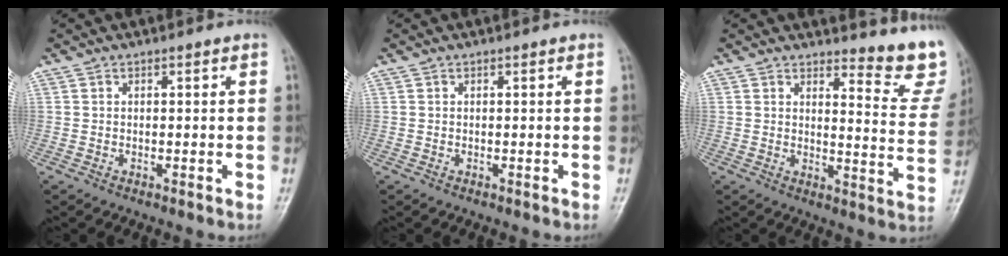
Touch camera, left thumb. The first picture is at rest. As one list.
[{"total": 0.0}, {"total": 9.1, "force": [8.8, 1.8, 1.8], "torque": [0.010, -0.093, 0.078]}]